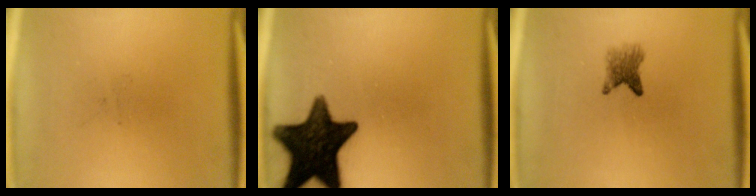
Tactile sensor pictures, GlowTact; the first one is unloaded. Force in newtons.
{"total": 16.8}
{"total": 2.9}